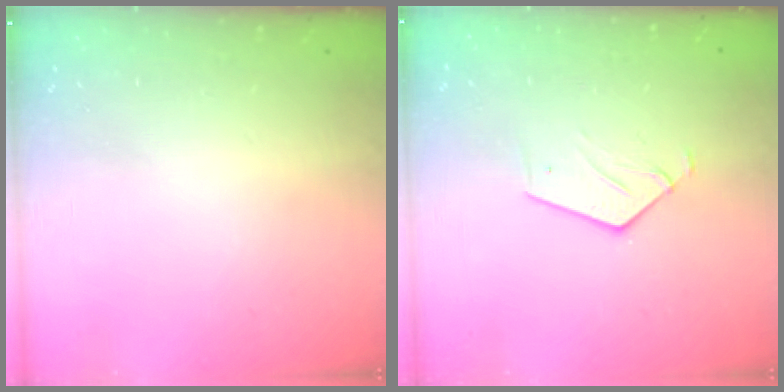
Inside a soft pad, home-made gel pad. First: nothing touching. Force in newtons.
{"total": 3.1, "press": 3.1, "slide": 0.2}